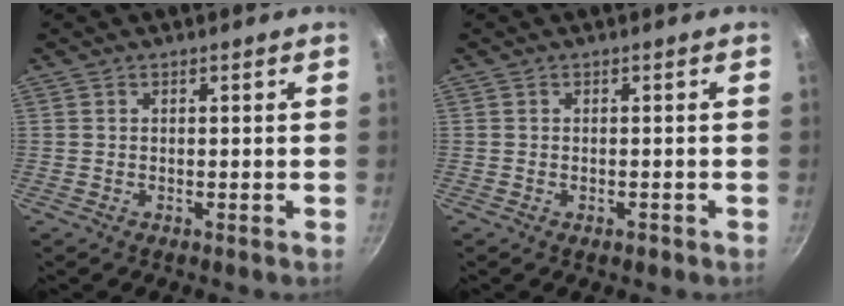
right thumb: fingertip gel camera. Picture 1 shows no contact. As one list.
[{"total": 1.2, "force": [-0.7, 0.6, 0.8], "torque": [-0.012, 0.003, -0.010]}]